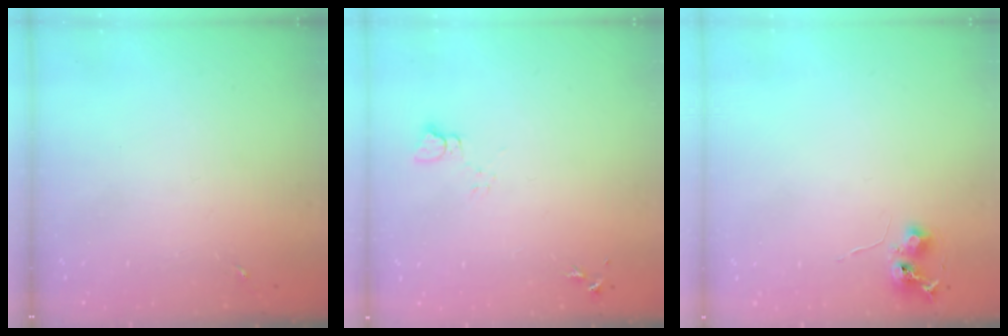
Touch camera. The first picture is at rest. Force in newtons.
{"total": 3.7, "press": 3.7, "slide": 0.4}
{"total": 6.4, "press": 6.3, "slide": 0.7}